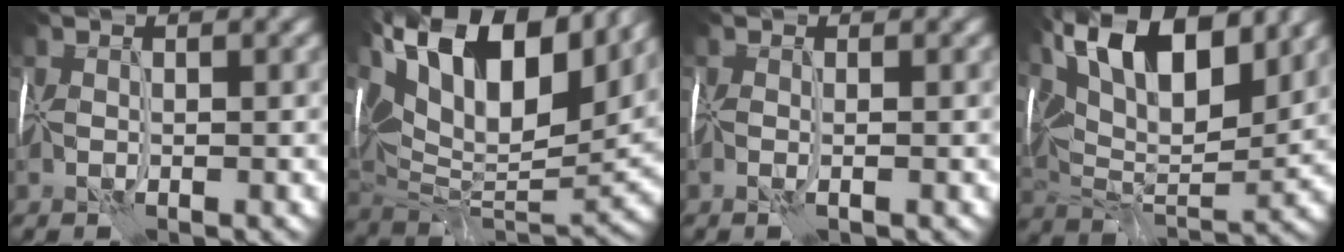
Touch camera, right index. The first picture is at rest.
{"total": 18.2, "force": [9.2, 8.2, 13.4], "torque": [-0.246, 0.055, 0.158]}
{"total": 0.5, "force": [-0.2, -0.4, 0.2], "torque": [-0.006, -0.005, -0.006]}
{"total": 13.8, "force": [6.7, 6.0, 10.5], "torque": [-0.173, 0.018, 0.112]}